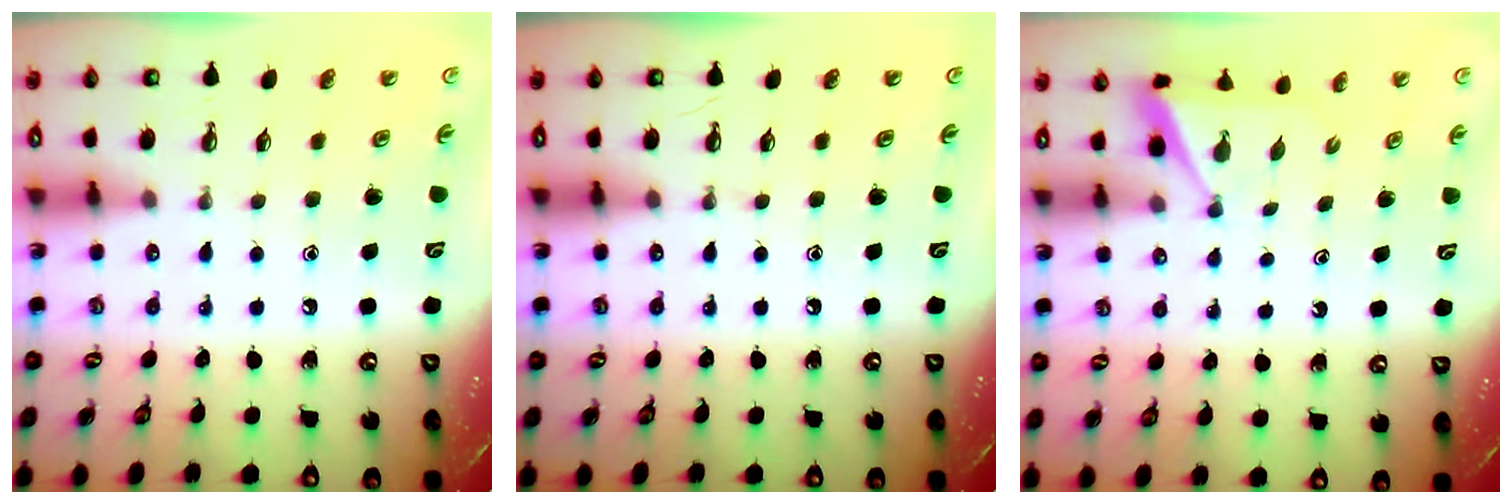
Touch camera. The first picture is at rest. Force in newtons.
{"total": 0.0}
{"total": 3.0, "press": 3.0, "slide": 0.3}